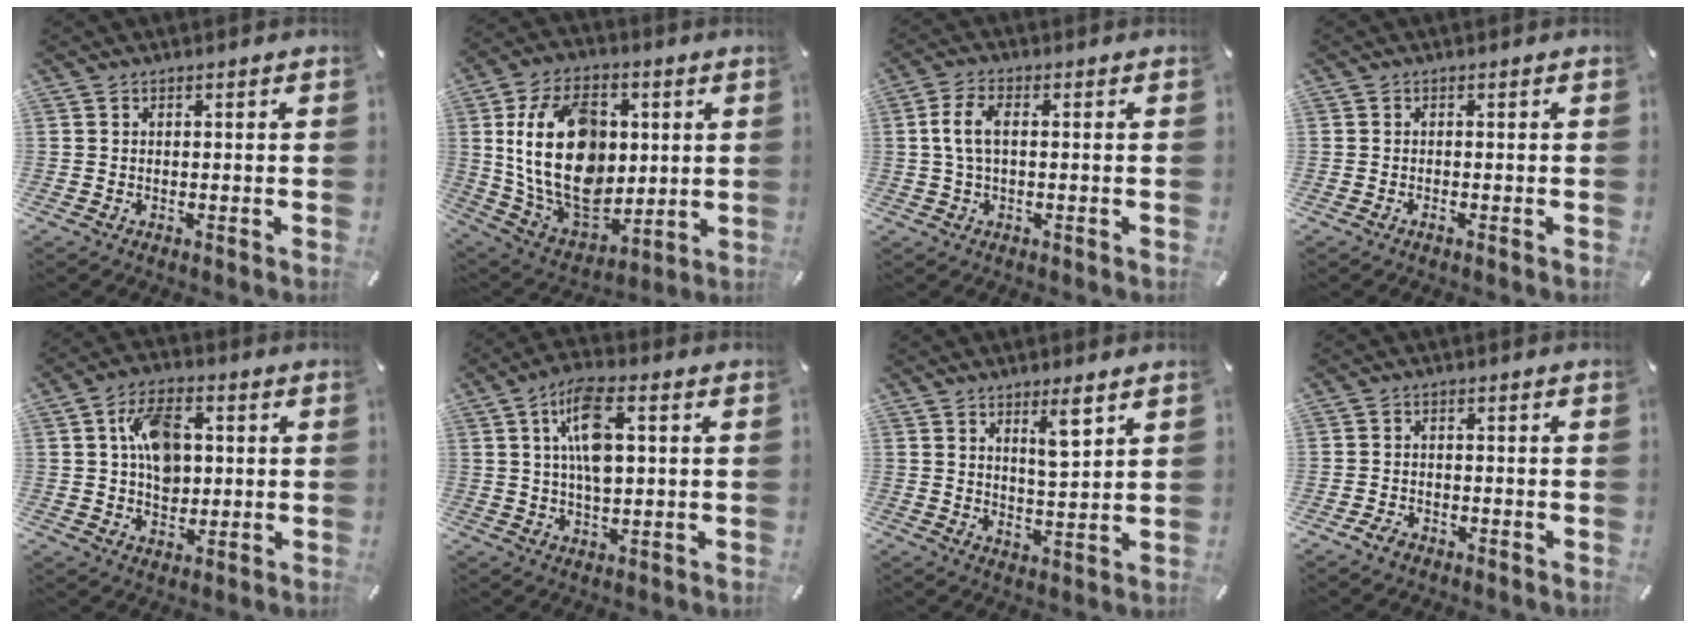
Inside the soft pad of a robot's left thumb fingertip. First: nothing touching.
{"total": 23.0, "force": [2.2, 16.1, 16.3], "torque": [-0.318, -0.012, 0.042]}
{"total": 5.9, "force": [0.4, 2.8, 5.2], "torque": [-0.117, 0.002, 0.002]}
{"total": 0.6, "force": [-0.5, 0.2, 0.4], "torque": [-0.010, -0.004, -0.008]}
{"total": 10.9, "force": [1.7, 7.7, 7.6], "torque": [-0.121, 0.008, 0.032]}
{"total": 10.7, "force": [2.4, 4.8, 9.3], "torque": [-0.176, 0.002, 0.037]}
{"total": 8.3, "force": [5.2, 2.0, 6.1], "torque": [-0.092, -0.032, 0.083]}
{"total": 2.5, "force": [-1.8, 1.5, 1.0], "torque": [-0.023, 0.007, -0.038]}